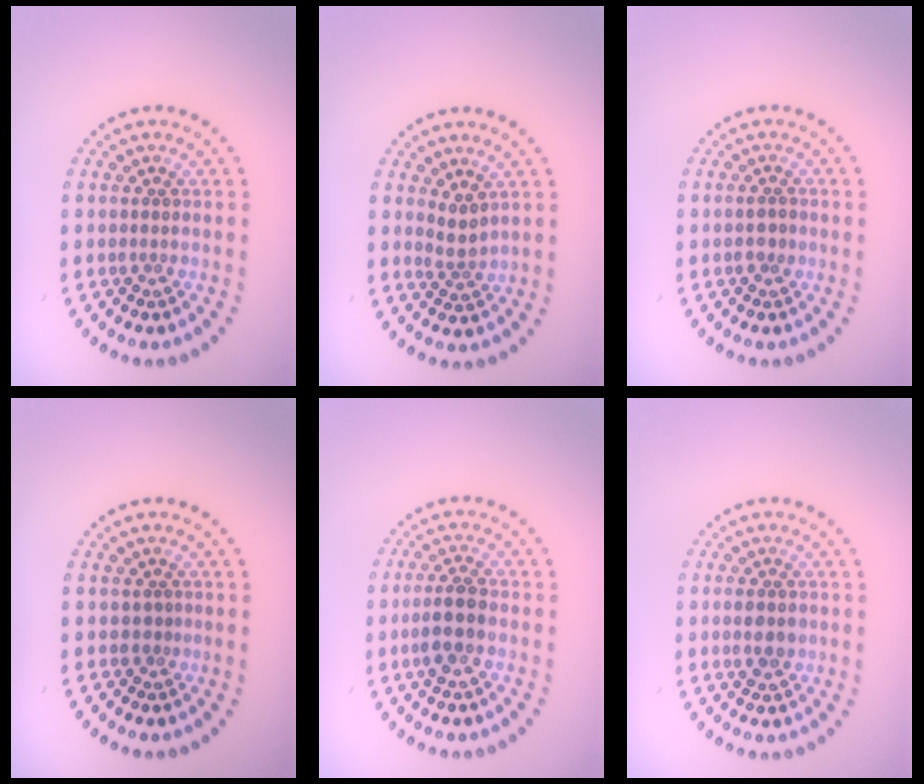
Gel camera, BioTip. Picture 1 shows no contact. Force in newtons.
{"total": 1.8, "press": 1.2, "slide": 1.3}
{"total": 1.1, "press": 1.1, "slide": 0.2}
{"total": 0.6, "press": 0.3, "slide": 0.5}
{"total": 2.9, "press": 2.8, "slide": 0.9}
{"total": 2.0, "press": 2.0, "slide": 0.0}